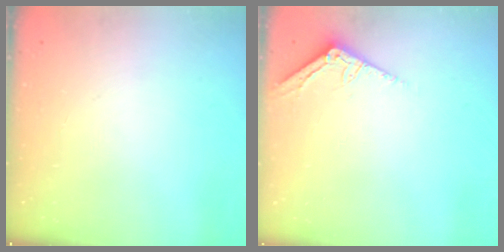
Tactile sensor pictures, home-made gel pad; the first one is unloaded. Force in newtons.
{"total": 3.2, "press": 3.2, "slide": 0.3}